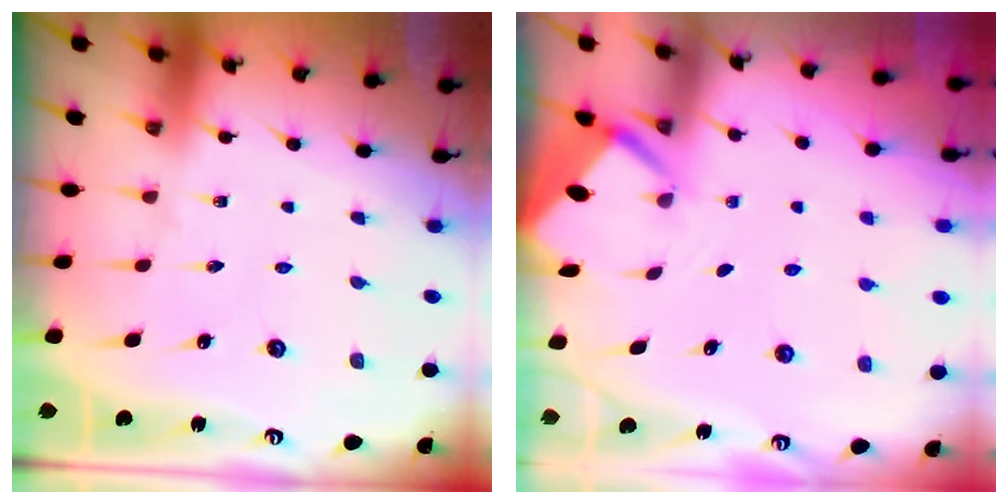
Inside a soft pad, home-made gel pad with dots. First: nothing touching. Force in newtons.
{"total": 2.6, "press": 2.6, "slide": 0.0}